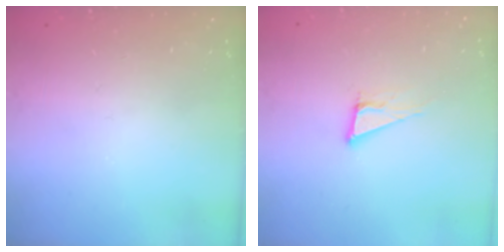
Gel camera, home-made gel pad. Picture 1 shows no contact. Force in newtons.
{"total": 6.8, "press": 6.2, "slide": 2.8}